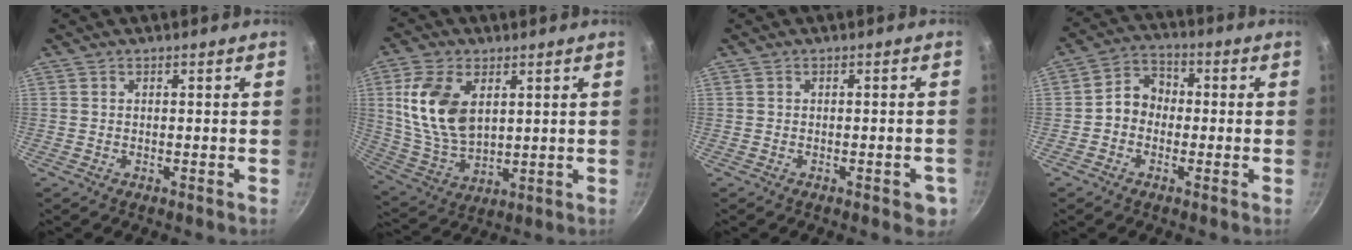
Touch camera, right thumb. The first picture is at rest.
{"total": 14.3, "force": [3.8, 8.8, 10.6], "torque": [-0.192, -0.019, 0.086]}
{"total": 3.7, "force": [-1.5, 1.6, 2.9], "torque": [-0.022, 0.007, -0.018]}
{"total": 6.5, "force": [-0.8, 5.4, 3.4], "torque": [-0.024, 0.023, -0.032]}